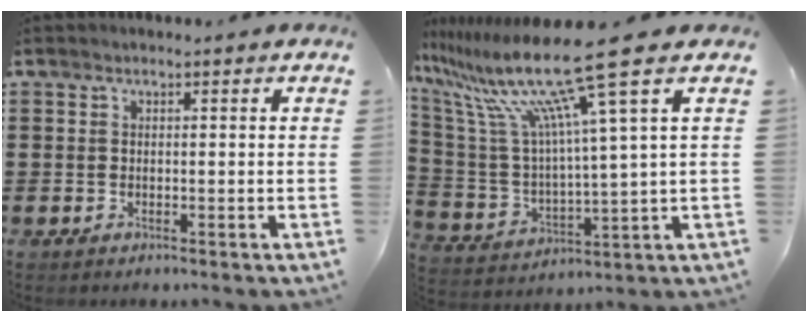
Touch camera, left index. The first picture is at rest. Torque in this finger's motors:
{"motor_torque": [1.28, -0.86, 1.05, 0.21]}